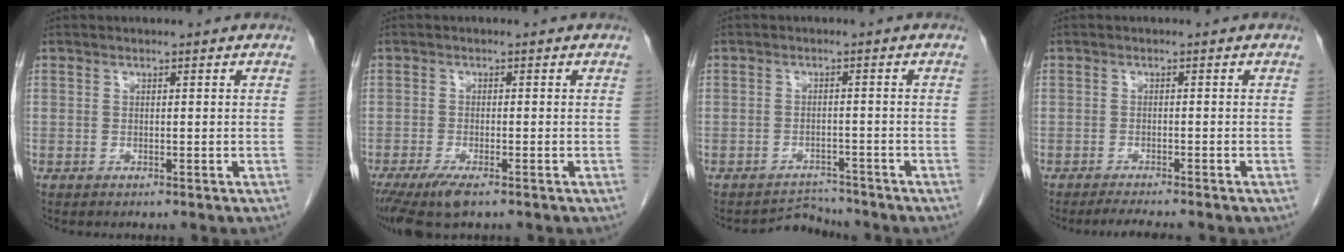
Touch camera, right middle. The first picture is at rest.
{"total": 5.6, "force": [-3.7, 1.2, 4.0], "torque": [-0.073, -0.016, -0.063]}
{"total": 3.0, "force": [-2.7, 0.2, -1.3], "torque": [0.019, 0.000, -0.039]}
{"total": 3.6, "force": [-3.2, -0.2, 1.7], "torque": [-0.028, -0.012, -0.048]}